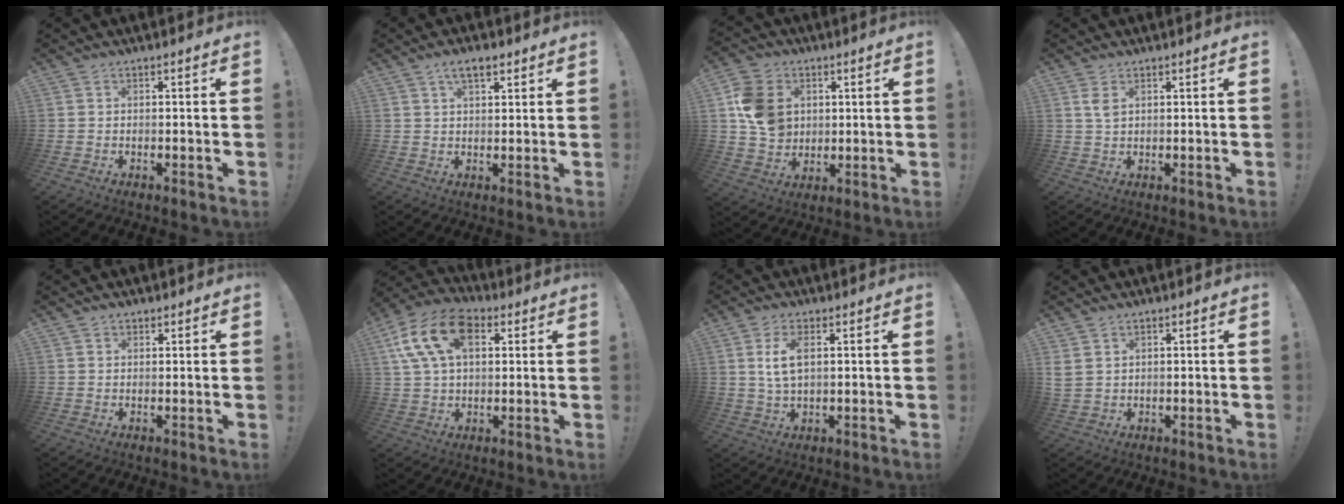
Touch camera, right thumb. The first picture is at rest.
{"total": 5.3, "force": [3.0, 2.4, 3.7], "torque": [-0.056, -0.006, 0.052]}
{"total": 13.7, "force": [3.0, 11.2, 7.3], "torque": [-0.127, -0.001, 0.065]}
{"total": 3.0, "force": [1.3, 1.3, 2.3], "torque": [-0.040, -0.001, 0.021]}
{"total": 1.0, "force": [0.7, 0.6, 0.2], "torque": [0.000, -0.002, 0.014]}
{"total": 17.3, "force": [6.4, 11.0, 11.8], "torque": [-0.224, -0.010, 0.116]}
{"total": 6.7, "force": [1.8, 3.1, 5.6], "torque": [-0.107, -0.007, 0.027]}
{"total": 3.0, "force": [1.5, 2.0, 1.6], "torque": [-0.026, -0.003, 0.029]}